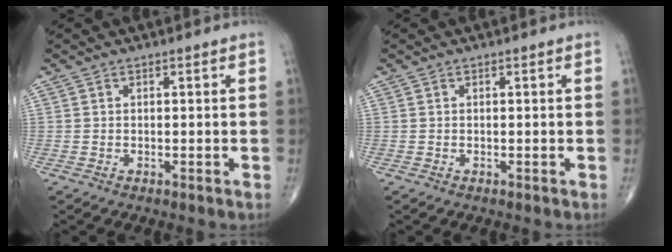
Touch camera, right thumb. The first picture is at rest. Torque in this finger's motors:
{"motor_torque": [0.00, 0.01, 0.00, 0.00, 0.00]}